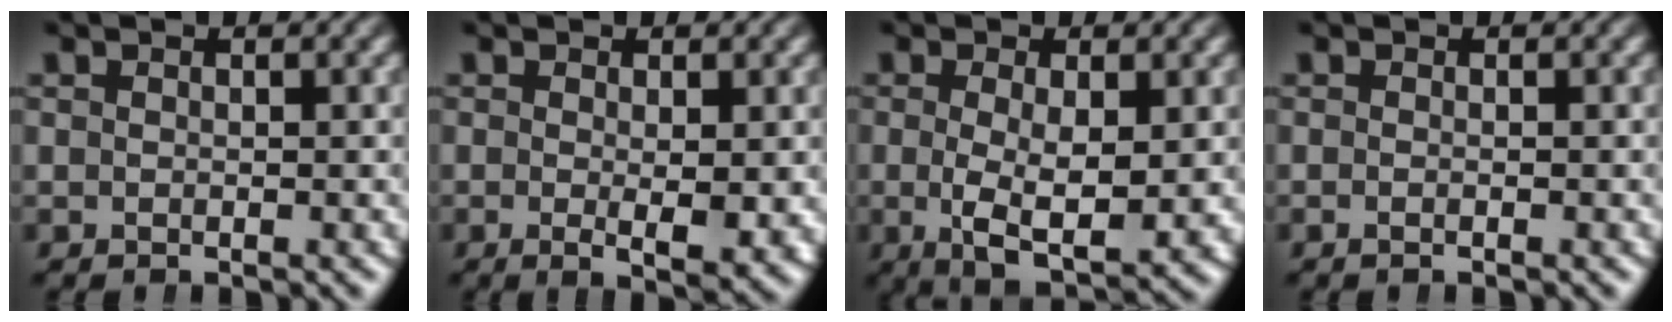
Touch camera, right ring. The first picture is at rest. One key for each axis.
{"total": 2.9, "fx": -0.4, "fy": 0.6, "fz": 2.8, "tx": -0.048, "ty": -0.021, "tz": -0.001}
{"total": 6.3, "fx": -1.8, "fy": 3.0, "fz": 5.3, "tx": -0.098, "ty": -0.041, "tz": -0.012}
{"total": 0.6, "fx": -0.5, "fy": 0.0, "fz": 0.3, "tx": -0.009, "ty": -0.003, "tz": -0.009}